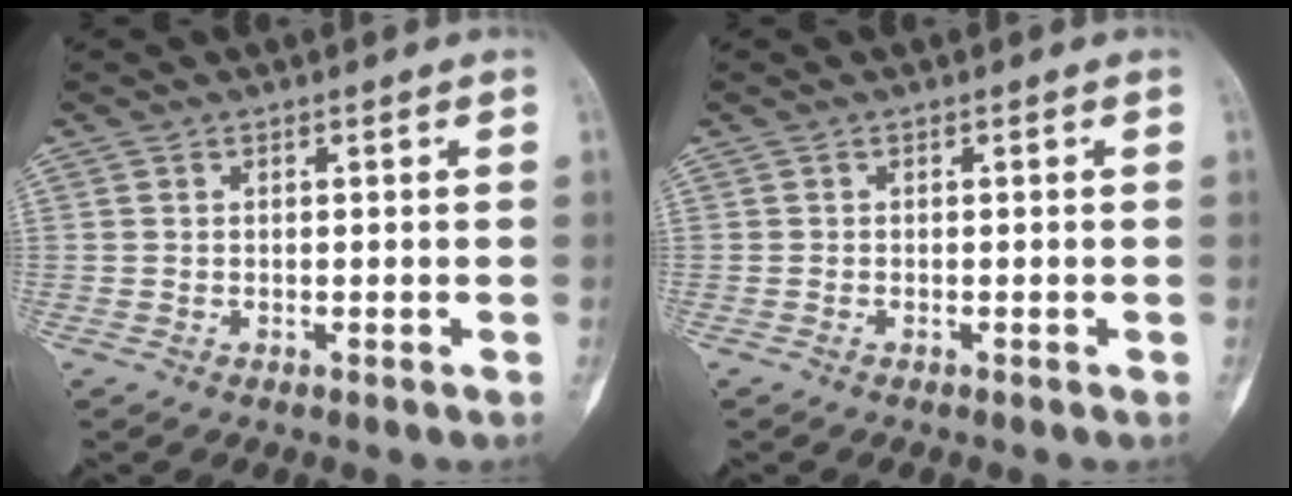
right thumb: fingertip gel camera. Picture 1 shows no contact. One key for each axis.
{"total": 0.0}